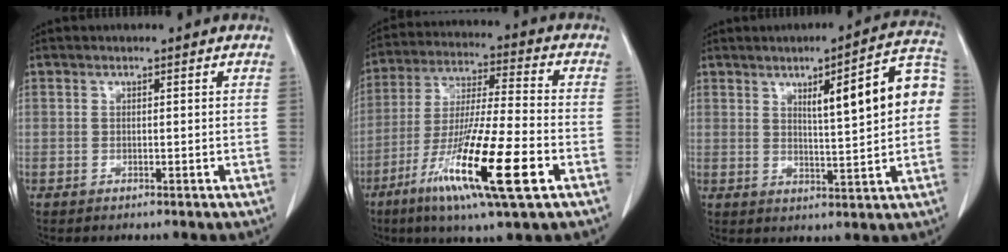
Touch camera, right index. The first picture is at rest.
{"total": 18.2, "force": [-7.8, 0.7, 16.4], "torque": [-0.314, -0.040, -0.140]}
{"total": 11.9, "force": [2.2, 1.6, 11.6], "torque": [-0.156, 0.029, 0.031]}